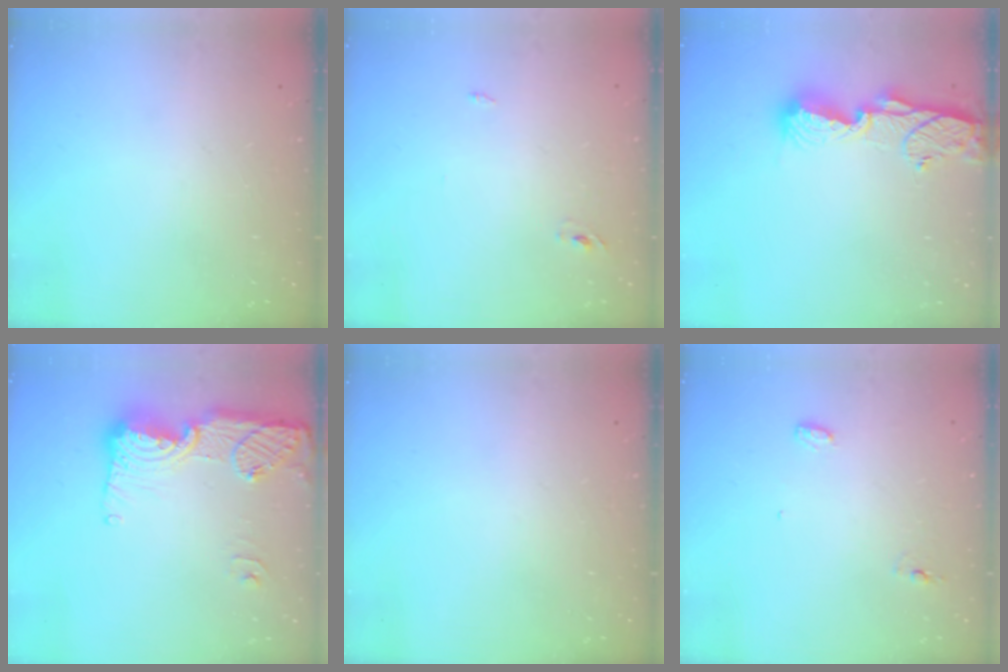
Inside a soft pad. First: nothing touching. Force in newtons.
{"total": 2.4, "press": 2.1, "slide": 1.0}
{"total": 10.6, "press": 10.5, "slide": 1.1}
{"total": 15.7, "press": 15.7, "slide": 1.4}
{"total": 0.0}
{"total": 5.6, "press": 5.5, "slide": 1.4}